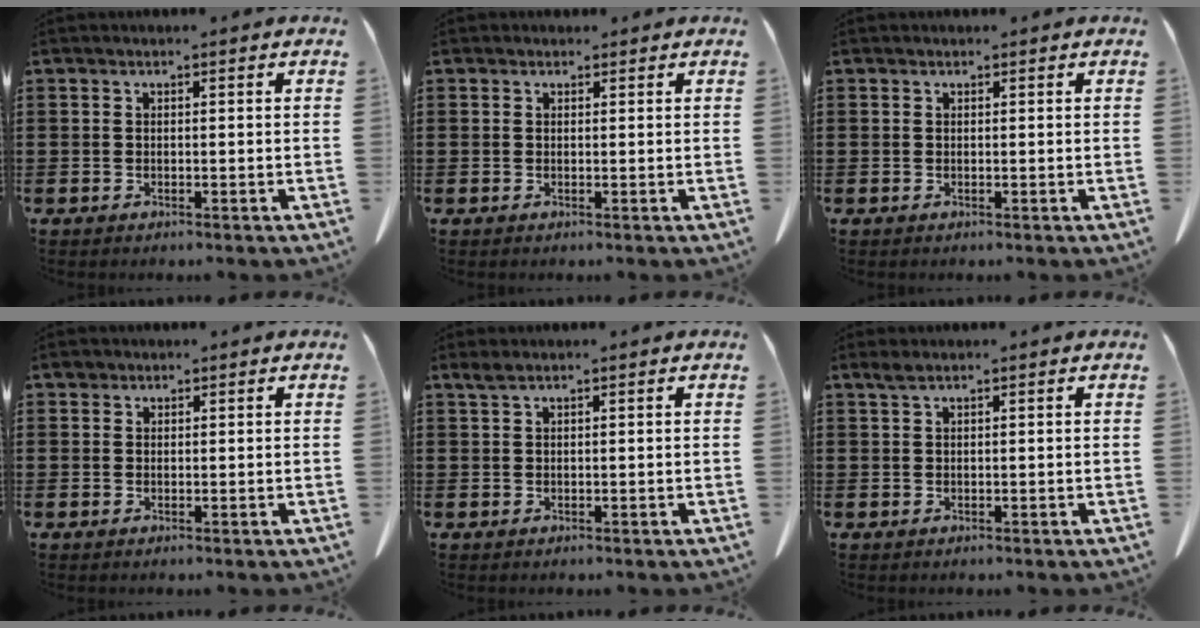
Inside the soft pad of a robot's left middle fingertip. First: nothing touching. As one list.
[{"total": 0.7, "force": [0.5, 0.6, 0.1], "torque": [-0.004, 0.003, 0.009]}, {"total": 0.0}, {"total": 1.0, "force": [0.8, 0.6, 0.1], "torque": [-0.006, 0.004, 0.015]}, {"total": 1.3, "force": [0.9, 0.2, 0.9], "torque": [-0.020, 0.001, 0.016]}, {"total": 1.2, "force": [0.8, 0.2, 0.8], "torque": [-0.019, 0.001, 0.016]}]